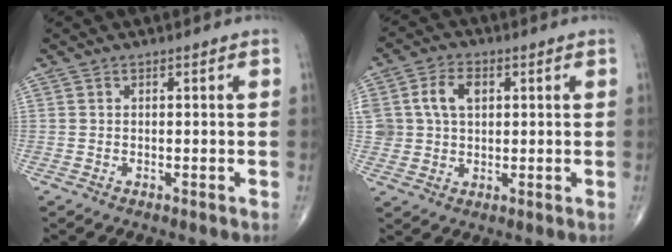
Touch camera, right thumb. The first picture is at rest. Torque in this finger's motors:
{"motor_torque": [0.97, 1.14, 0.94, 0.26, 0.01]}